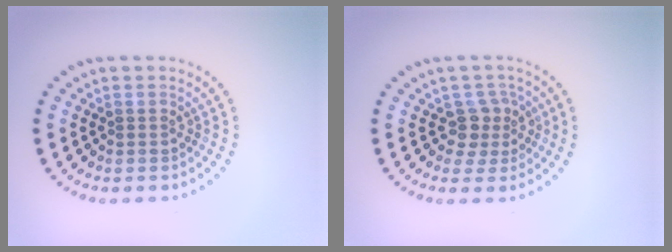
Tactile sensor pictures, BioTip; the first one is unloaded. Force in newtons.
{"total": 2.3, "press": 1.9, "slide": 1.4}